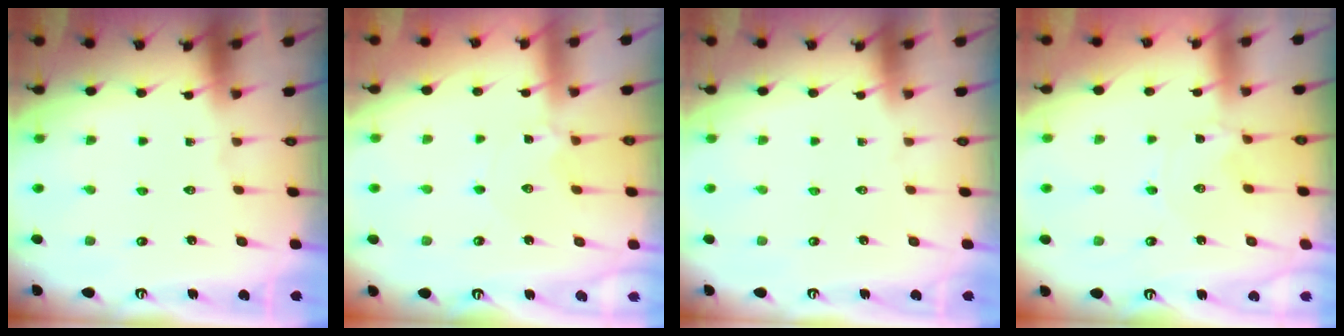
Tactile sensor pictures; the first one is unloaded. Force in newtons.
{"total": 2.5, "press": 2.5, "slide": 0.4}
{"total": 0.0}
{"total": 0.8, "press": 0.7, "slide": 0.3}